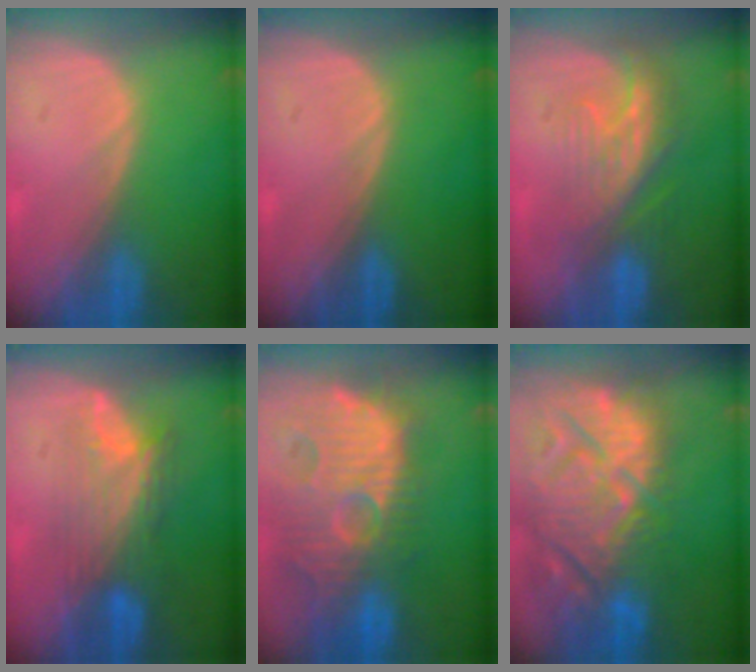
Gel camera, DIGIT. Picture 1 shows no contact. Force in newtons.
{"total": 0.0}
{"total": 7.6, "press": 7.1, "slide": 2.7}
{"total": 7.6, "press": 7.2, "slide": 2.3}
{"total": 14.0, "press": 12.4, "slide": 6.6}
{"total": 15.4, "press": 13.2, "slide": 8.0}